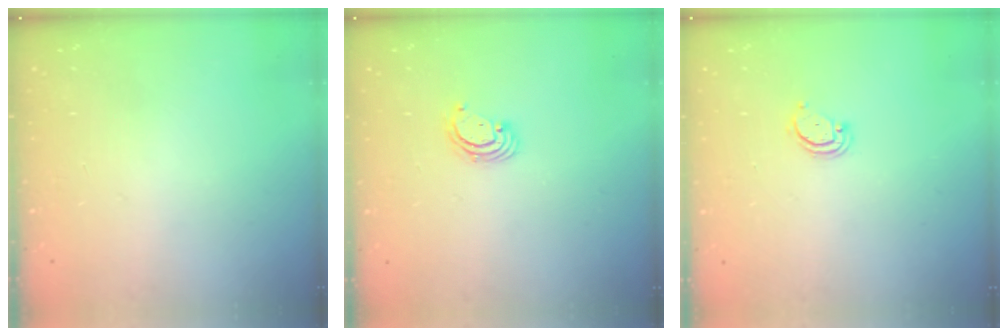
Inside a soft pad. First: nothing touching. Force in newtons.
{"total": 3.1, "press": 3.1, "slide": 0.1}
{"total": 2.9, "press": 2.9, "slide": 0.2}